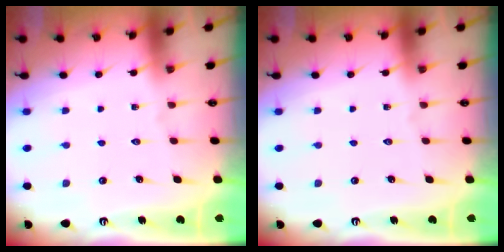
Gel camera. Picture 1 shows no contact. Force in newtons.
{"total": 0.0}